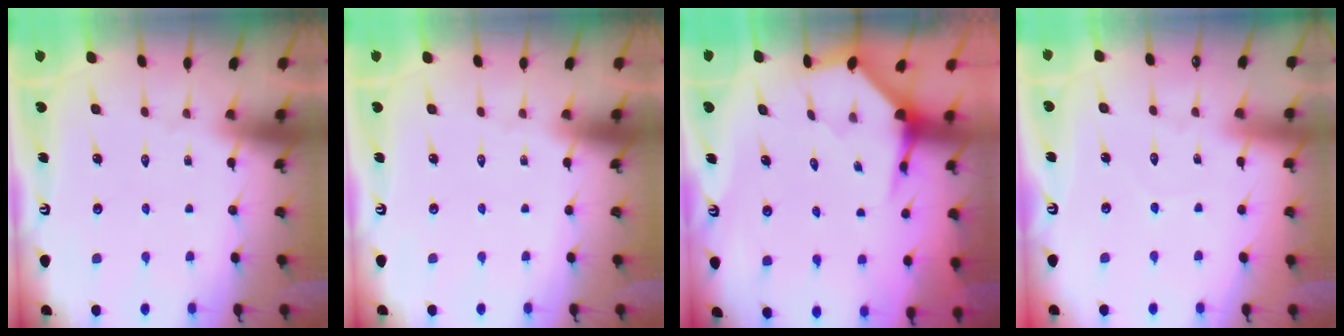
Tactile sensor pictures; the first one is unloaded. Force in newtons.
{"total": 0.0}
{"total": 4.0, "press": 3.9, "slide": 0.5}
{"total": 2.5, "press": 2.5, "slide": 0.3}